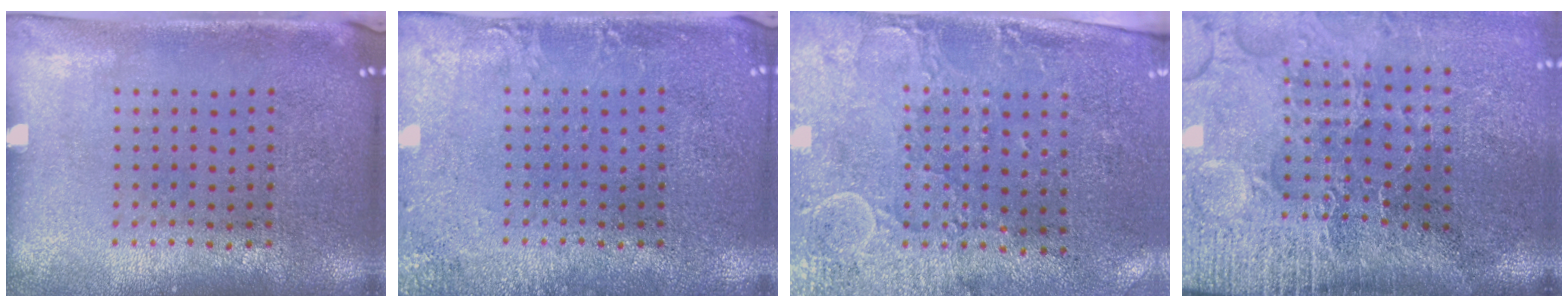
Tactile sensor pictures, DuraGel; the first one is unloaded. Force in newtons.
{"total": 1.9, "press": 1.9, "slide": 0.2}
{"total": 2.9, "press": 2.4, "slide": 1.7}
{"total": 5.0, "press": 4.0, "slide": 2.9}